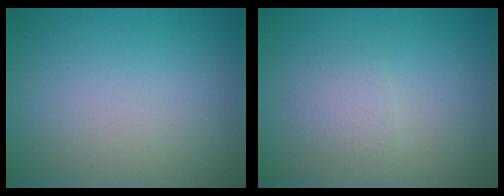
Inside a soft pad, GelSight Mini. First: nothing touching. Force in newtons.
{"total": 1.4, "press": 1.4, "slide": 0.0}